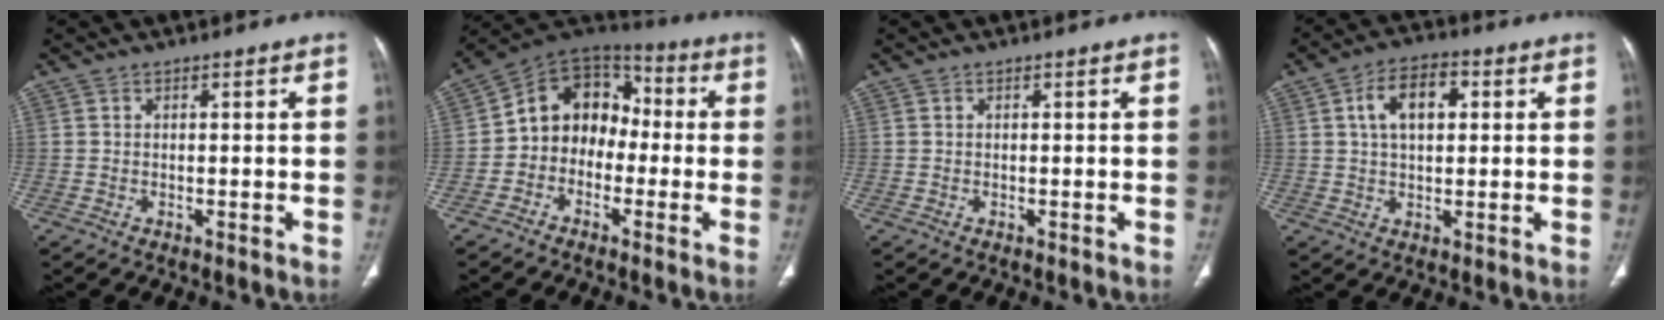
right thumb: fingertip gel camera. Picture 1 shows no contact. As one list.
[{"total": 12.4, "force": [-1.5, 10.1, 6.9], "torque": [-0.073, 0.055, -0.043]}, {"total": 0.0}, {"total": 8.6, "force": [2.2, 5.0, 6.6], "torque": [-0.104, 0.011, 0.034]}]